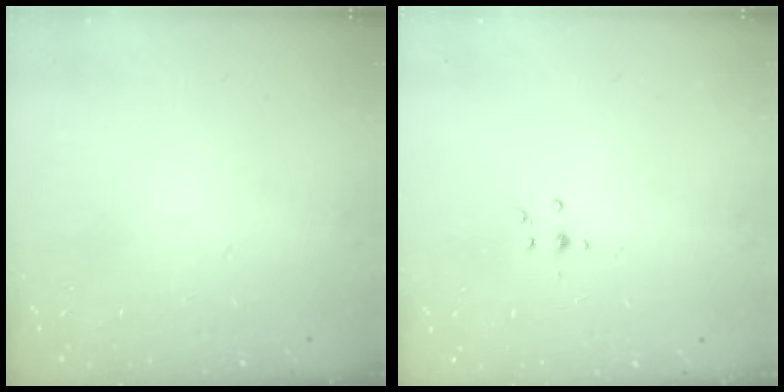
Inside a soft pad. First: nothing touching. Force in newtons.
{"total": 2.9, "press": 2.8, "slide": 0.7}